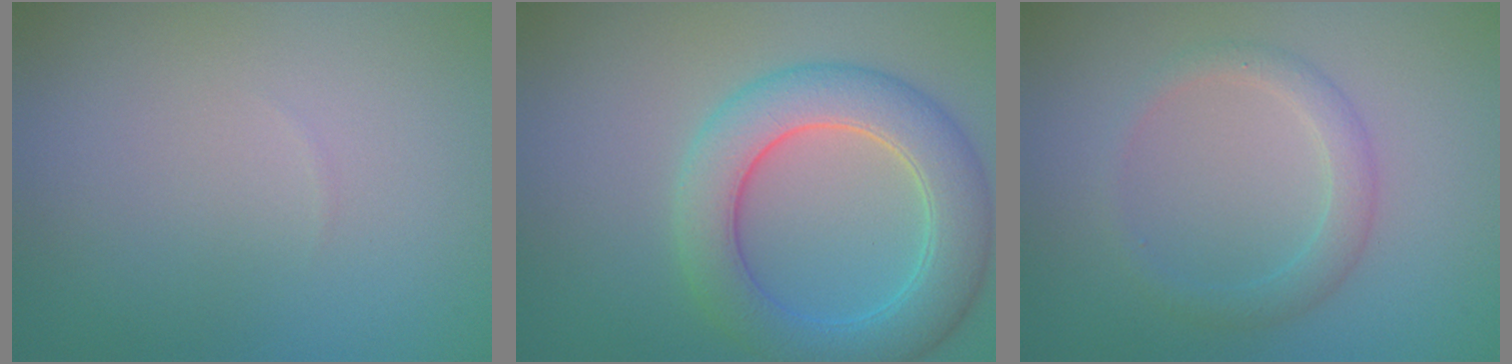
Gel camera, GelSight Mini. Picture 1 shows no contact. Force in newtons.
{"total": 6.3, "press": 6.3, "slide": 0.5}
{"total": 2.1, "press": 2.1, "slide": 0.1}